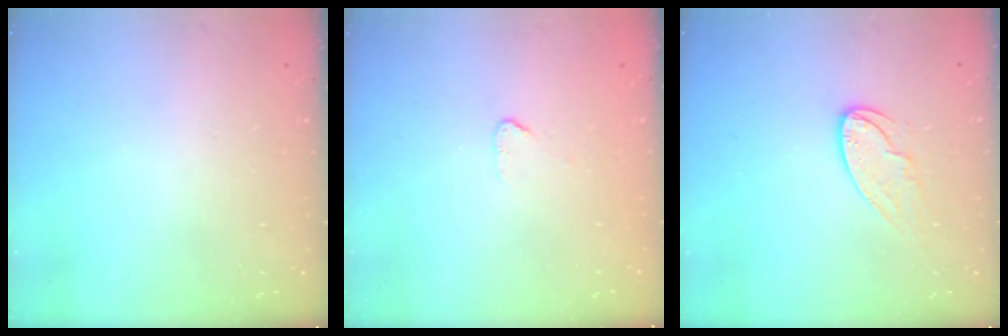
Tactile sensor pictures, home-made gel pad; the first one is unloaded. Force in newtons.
{"total": 2.6, "press": 2.6, "slide": 0.2}
{"total": 8.4, "press": 8.4, "slide": 0.5}